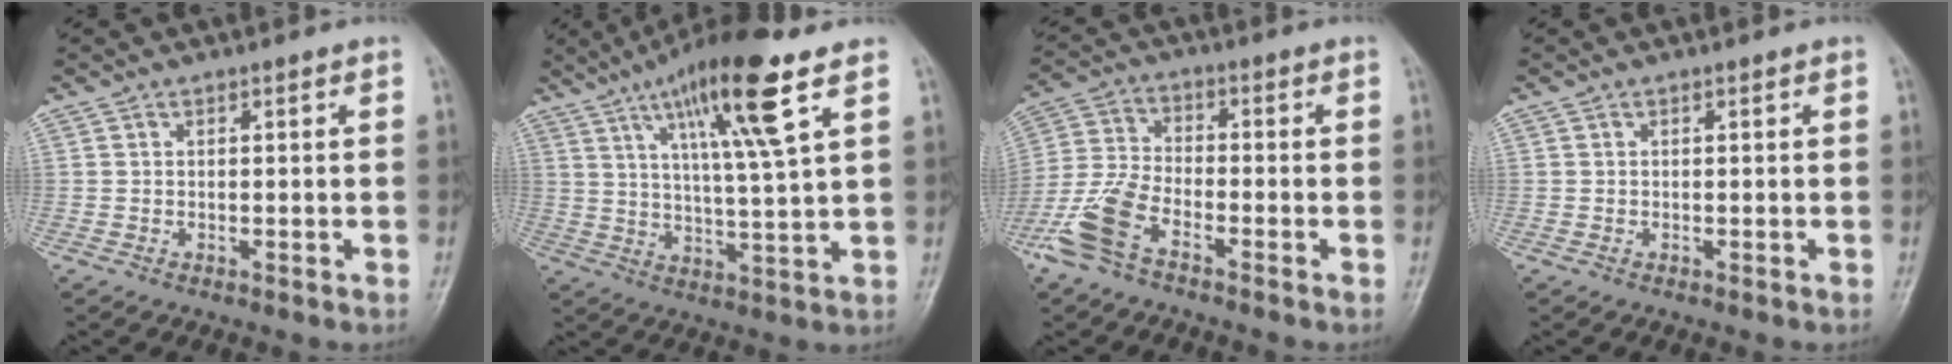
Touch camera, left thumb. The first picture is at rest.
{"total": 15.7, "force": [7.9, 1.9, 13.4], "torque": [-0.231, -0.025, 0.133]}
{"total": 9.2, "force": [-5.6, 4.2, 6.0], "torque": [-0.139, 0.023, -0.122]}
{"total": 0.0}